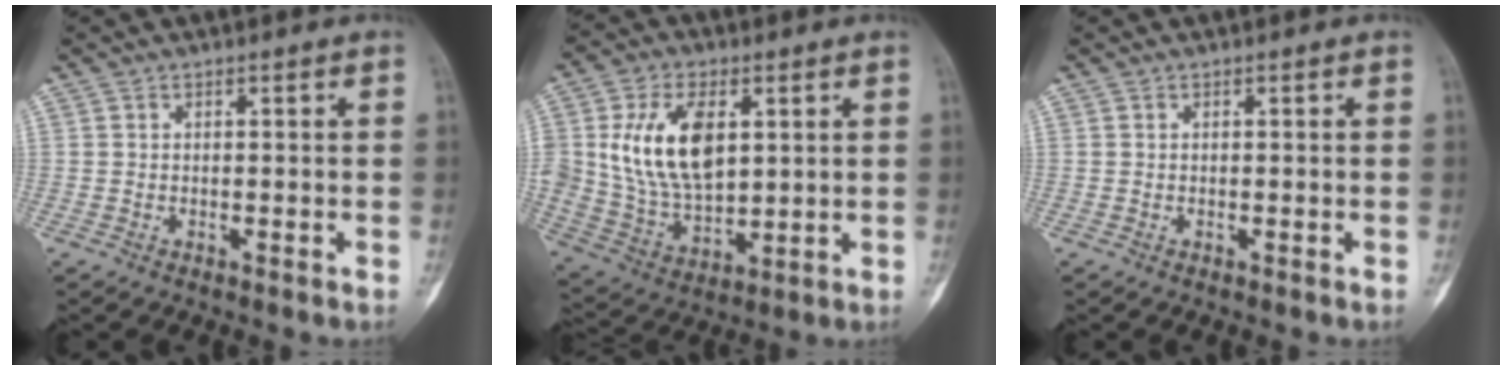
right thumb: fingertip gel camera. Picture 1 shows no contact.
{"total": 16.6, "force": [3.7, 9.9, 12.7], "torque": [-0.216, -0.010, 0.080]}
{"total": 0.0}